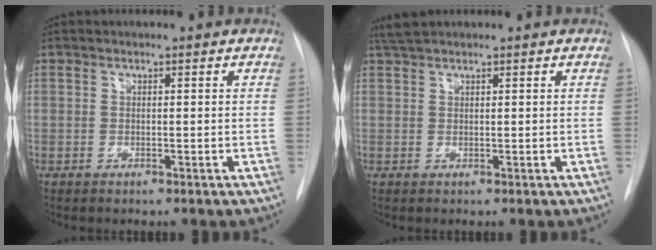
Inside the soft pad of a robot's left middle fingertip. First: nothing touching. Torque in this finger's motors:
{"motor_torque": [0.14, -0.13, -0.02, 0.00]}